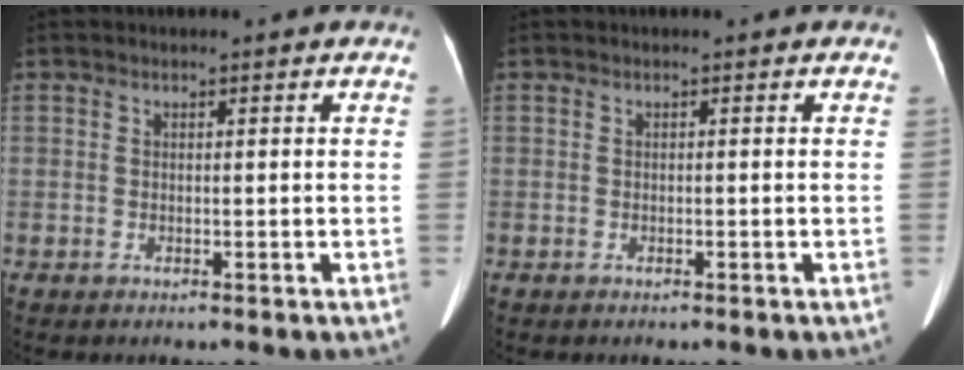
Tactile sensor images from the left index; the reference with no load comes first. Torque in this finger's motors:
{"motor_torque": [0.16, -0.14, 0.00, -0.01]}